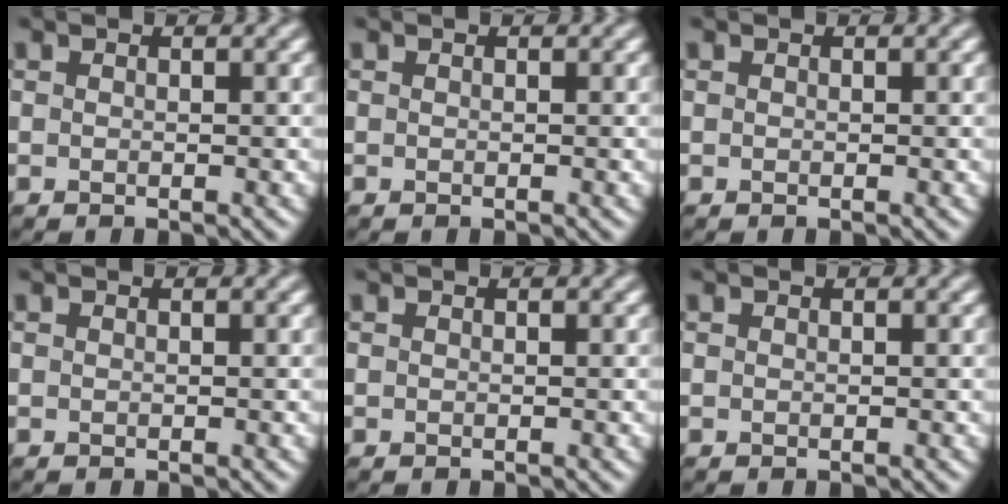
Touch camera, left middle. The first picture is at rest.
{"total": 0.0}
{"total": 0.0}
{"total": 0.0}
{"total": 0.0}
{"total": 0.0}